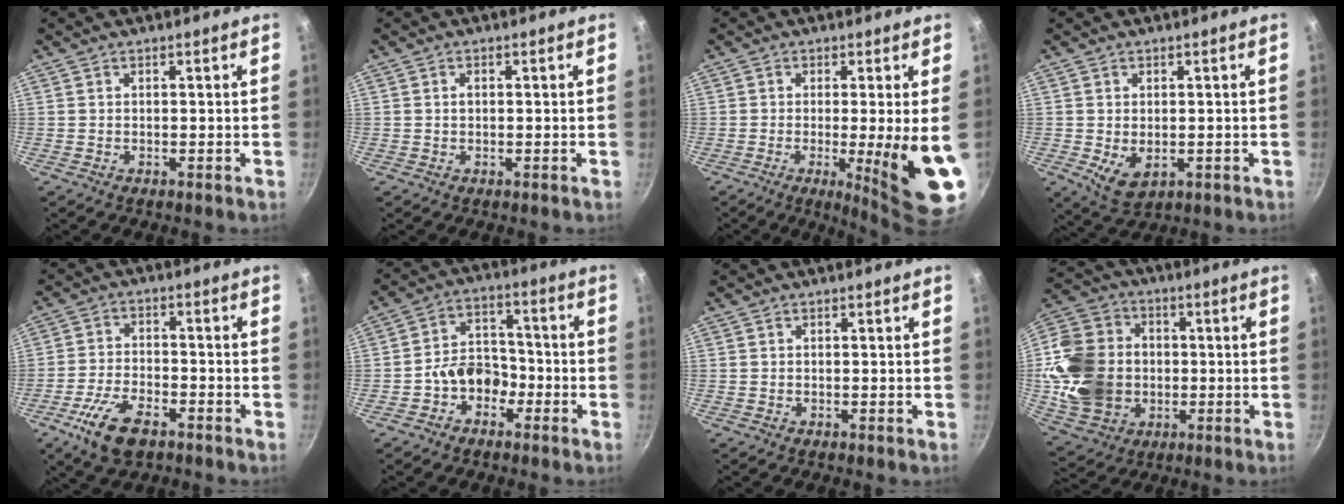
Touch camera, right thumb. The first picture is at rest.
{"total": 0.8, "force": [0.1, 0.6, 0.6], "torque": [-0.009, 0.004, 0.002]}
{"total": 12.4, "force": [-1.9, 1.1, 12.2], "torque": [-0.166, -0.020, -0.020]}
{"total": 5.2, "force": [-0.6, 3.5, 3.8], "torque": [-0.065, -0.017, 0.002]}
{"total": 9.7, "force": [-5.4, 4.5, 6.6], "torque": [-0.128, 0.023, -0.104]}
{"total": 7.7, "force": [-3.2, 5.8, 3.9], "torque": [-0.027, 0.046, -0.060]}
{"total": 0.0}
{"total": 19.7, "force": [-0.8, 16.0, 11.4], "torque": [-0.207, 0.025, -0.004]}